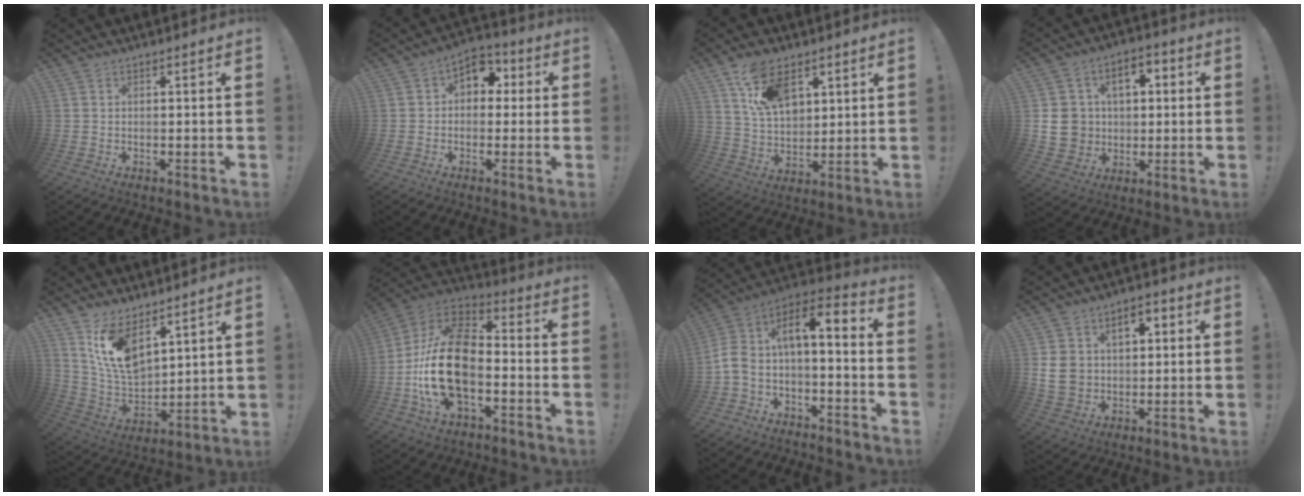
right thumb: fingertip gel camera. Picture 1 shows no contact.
{"total": 6.5, "force": [0.4, 5.7, 3.2], "torque": [-0.031, 0.007, 0.010]}
{"total": 14.2, "force": [7.6, 8.6, 8.3], "torque": [-0.136, -0.026, 0.145]}
{"total": 13.9, "force": [0.4, 12.6, 5.8], "torque": [-0.077, 0.012, 0.018]}
{"total": 13.1, "force": [8.6, 7.0, 7.0], "torque": [-0.144, -0.060, 0.166]}
{"total": 23.0, "force": [-5.0, 13.5, 18.0], "torque": [-0.356, 0.036, -0.078]}
{"total": 8.4, "force": [-0.9, 3.7, 7.5], "torque": [-0.130, -0.005, -0.018]}
{"total": 12.0, "force": [1.8, 10.1, 6.2], "torque": [-0.090, -0.001, 0.038]}